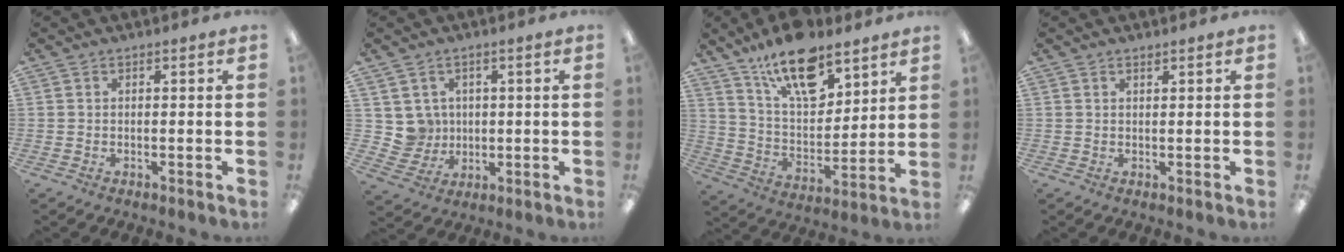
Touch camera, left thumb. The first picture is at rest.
{"total": 5.8, "force": [2.0, 5.4, 0.1], "torque": [-0.012, -0.001, 0.042]}
{"total": 17.5, "force": [11.8, 8.0, 10.1], "torque": [-0.167, -0.060, 0.206]}
{"total": 0.8, "force": [0.8, 0.1, 0.2], "torque": [-0.006, 0.000, 0.014]}